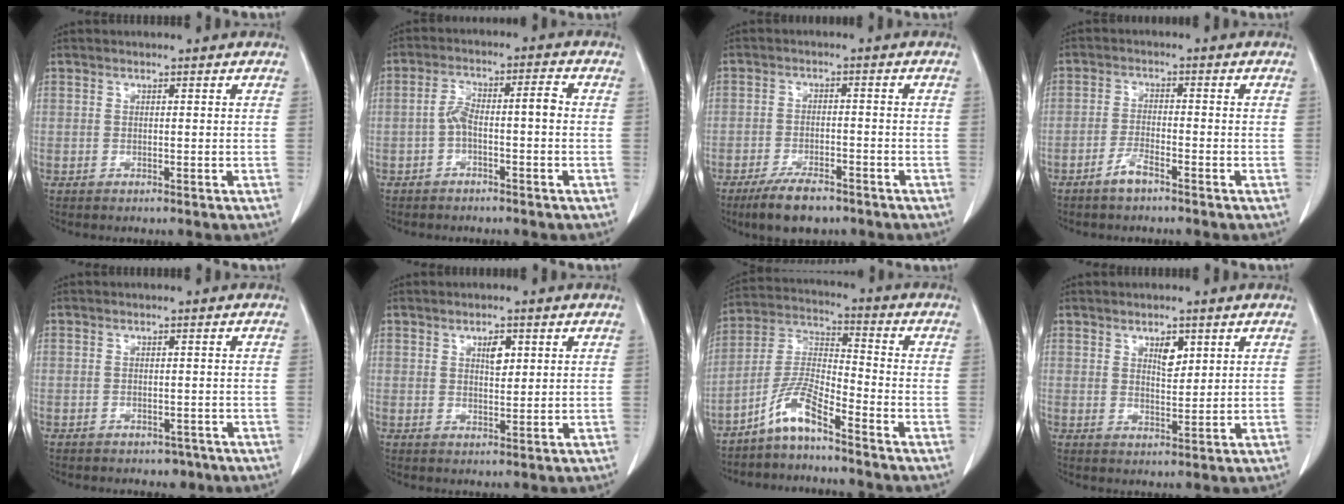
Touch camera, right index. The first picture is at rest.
{"total": 5.2, "force": [-1.2, 1.3, 4.8], "torque": [-0.094, 0.032, -0.018]}
{"total": 6.8, "force": [-5.1, 2.3, 3.8], "torque": [-0.070, -0.005, -0.086]}
{"total": 3.0, "force": [-2.3, 0.5, 1.8], "torque": [-0.039, 0.001, -0.045]}
{"total": 2.8, "force": [-2.1, 1.8, 0.5], "torque": [-0.005, 0.007, -0.024]}
{"total": 2.7, "force": [1.0, 1.2, 2.1], "torque": [-0.034, -0.002, 0.018]}
{"total": 7.3, "force": [-5.6, 0.7, 4.7], "torque": [-0.109, 0.004, -0.115]}
{"total": 3.1, "force": [1.6, 1.4, 2.3], "torque": [-0.037, -0.003, 0.028]}